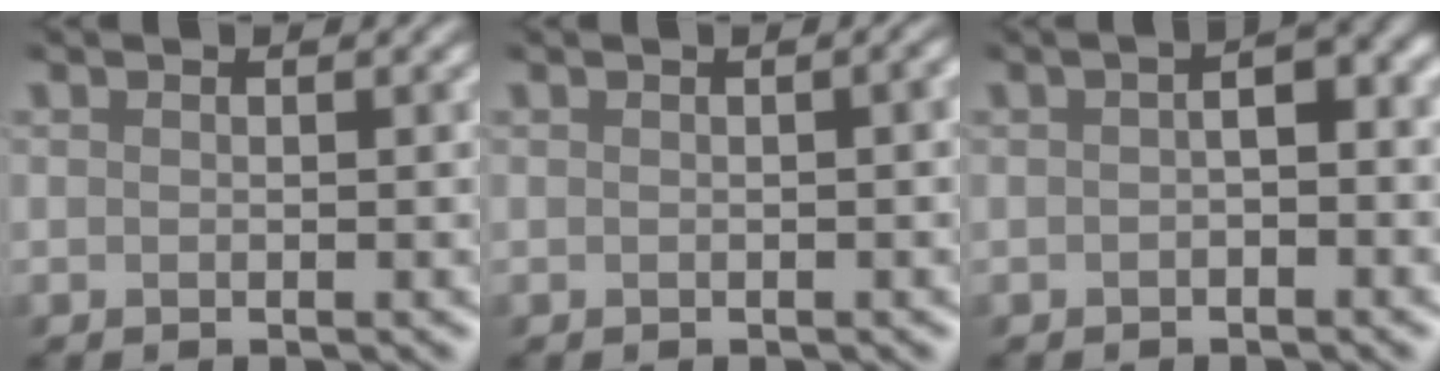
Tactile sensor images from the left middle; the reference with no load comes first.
{"total": 2.6, "force": [-0.4, 1.3, 2.2], "torque": [-0.009, 0.014, -0.013]}
{"total": 2.5, "force": [-0.7, 1.0, 2.2], "torque": [-0.035, 0.007, -0.017]}